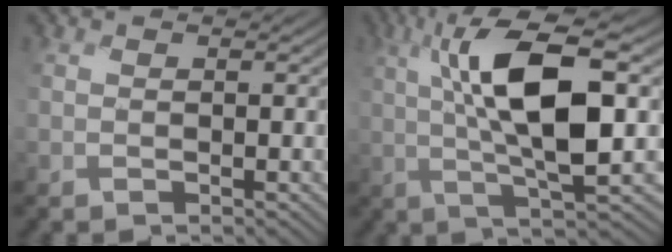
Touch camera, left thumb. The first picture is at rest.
{"total": 11.7, "force": [1.8, 2.9, 11.2], "torque": [-0.208, 0.009, 0.027]}